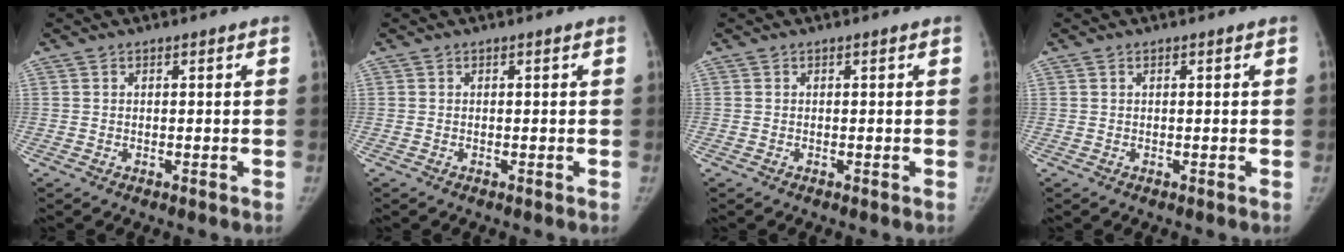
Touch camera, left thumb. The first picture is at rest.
{"total": 0.0}
{"total": 0.0}
{"total": 0.0}